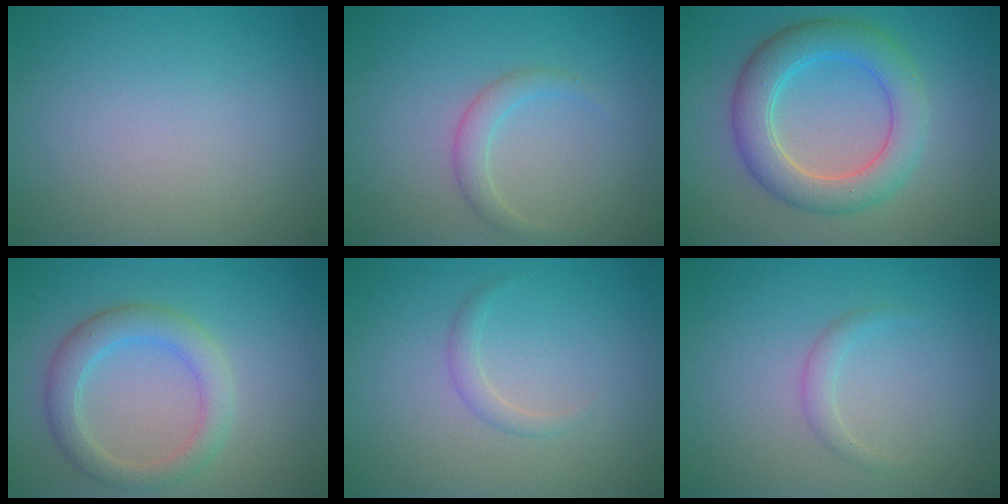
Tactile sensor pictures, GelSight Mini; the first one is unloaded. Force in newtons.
{"total": 1.7, "press": 1.7, "slide": 0.1}
{"total": 5.6, "press": 5.6, "slide": 0.2}
{"total": 3.6, "press": 3.6, "slide": 0.1}
{"total": 1.1, "press": 1.1, "slide": 0.1}
{"total": 1.2, "press": 1.1, "slide": 0.1}